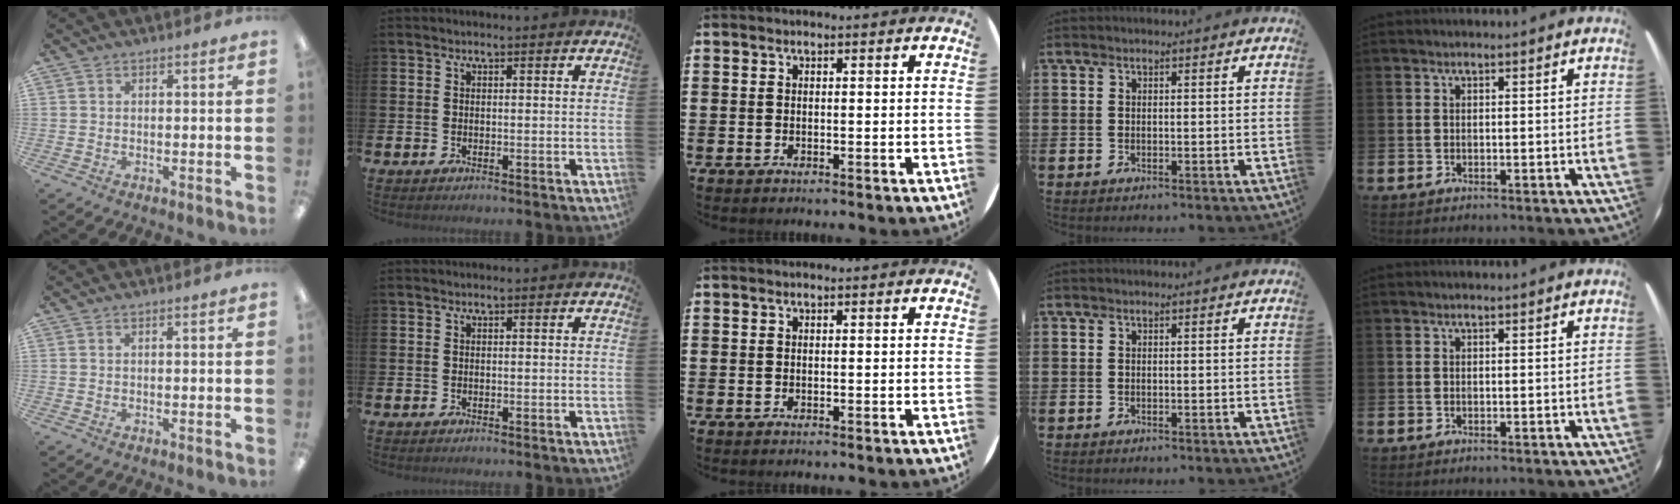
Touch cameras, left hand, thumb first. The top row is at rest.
{}